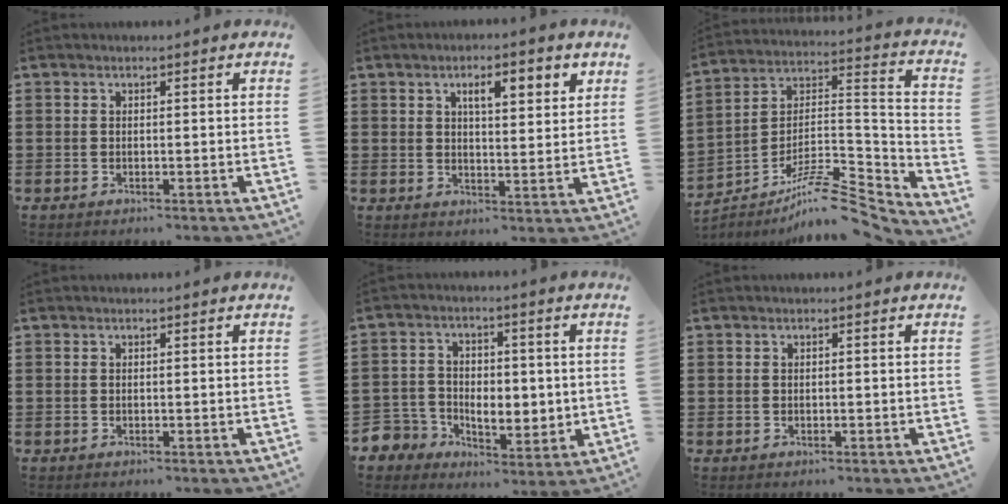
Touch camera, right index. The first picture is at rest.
{"total": 5.1, "force": [2.4, 1.6, 4.2], "torque": [-0.066, -0.003, 0.032]}
{"total": 9.9, "force": [-8.0, 2.5, 5.3], "torque": [-0.094, 0.004, -0.156]}
{"total": 0.0}
{"total": 6.0, "force": [-0.2, 5.8, 1.6], "torque": [-0.064, -0.002, 0.000]}
{"total": 0.0}